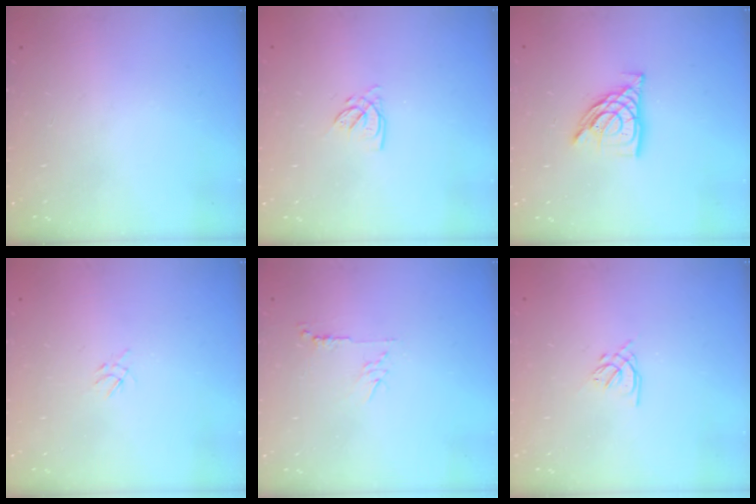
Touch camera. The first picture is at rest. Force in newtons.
{"total": 2.8, "press": 2.8, "slide": 0.1}
{"total": 10.7, "press": 10.6, "slide": 1.2}
{"total": 2.2, "press": 2.2, "slide": 0.5}
{"total": 5.5, "press": 5.5, "slide": 0.7}
{"total": 1.6, "press": 1.5, "slide": 0.5}